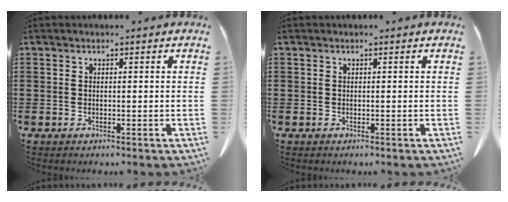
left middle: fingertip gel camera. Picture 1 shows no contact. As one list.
[{"total": 0.0}]